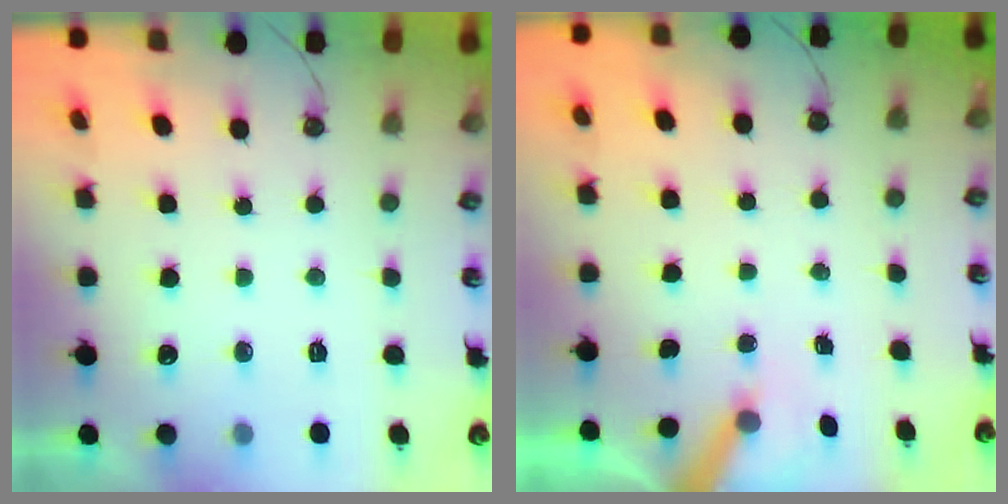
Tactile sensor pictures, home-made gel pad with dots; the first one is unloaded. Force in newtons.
{"total": 5.4, "press": 5.4, "slide": 0.3}